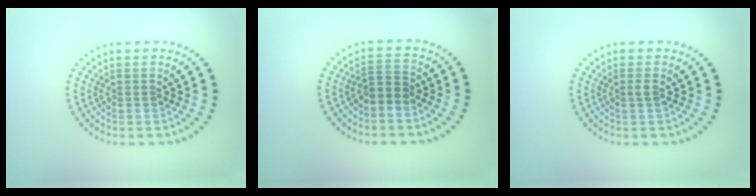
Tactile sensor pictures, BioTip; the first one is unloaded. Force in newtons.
{"total": 2.0, "press": 1.6, "slide": 1.2}
{"total": 0.7, "press": 0.4, "slide": 0.5}